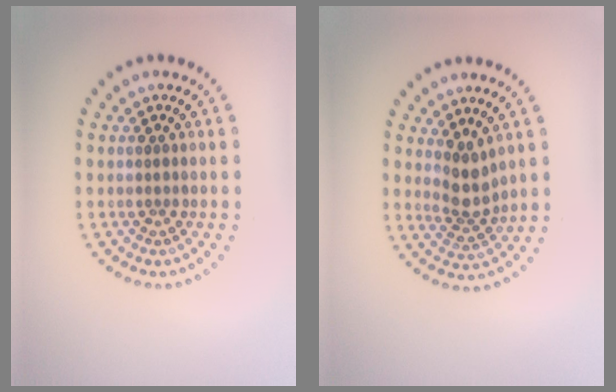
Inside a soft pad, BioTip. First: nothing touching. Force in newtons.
{"total": 2.7, "press": 2.2, "slide": 1.7}